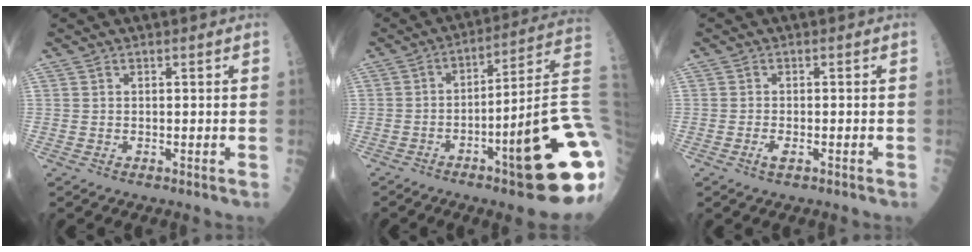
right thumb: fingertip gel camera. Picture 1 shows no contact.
{"total": 21.8, "force": [-5.8, 2.8, 20.8], "torque": [-0.228, 0.016, -0.081]}
{"total": 1.7, "force": [-0.8, 0.6, 1.4], "torque": [-0.026, 0.000, -0.016]}